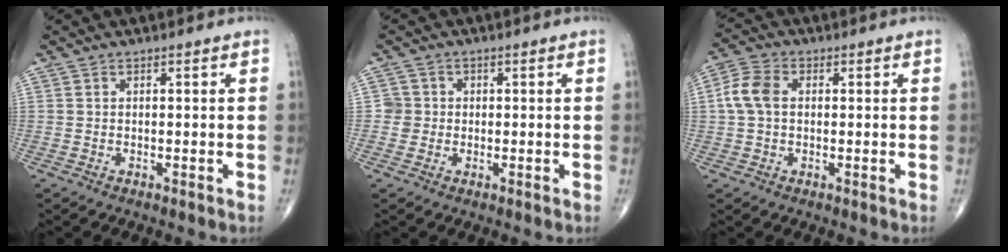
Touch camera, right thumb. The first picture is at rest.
{"total": 2.5, "force": [-0.1, 2.5, 0.0], "torque": [0.021, 0.008, -0.006]}
{"total": 6.0, "force": [0.6, 4.2, 4.3], "torque": [-0.095, 0.017, 0.005]}